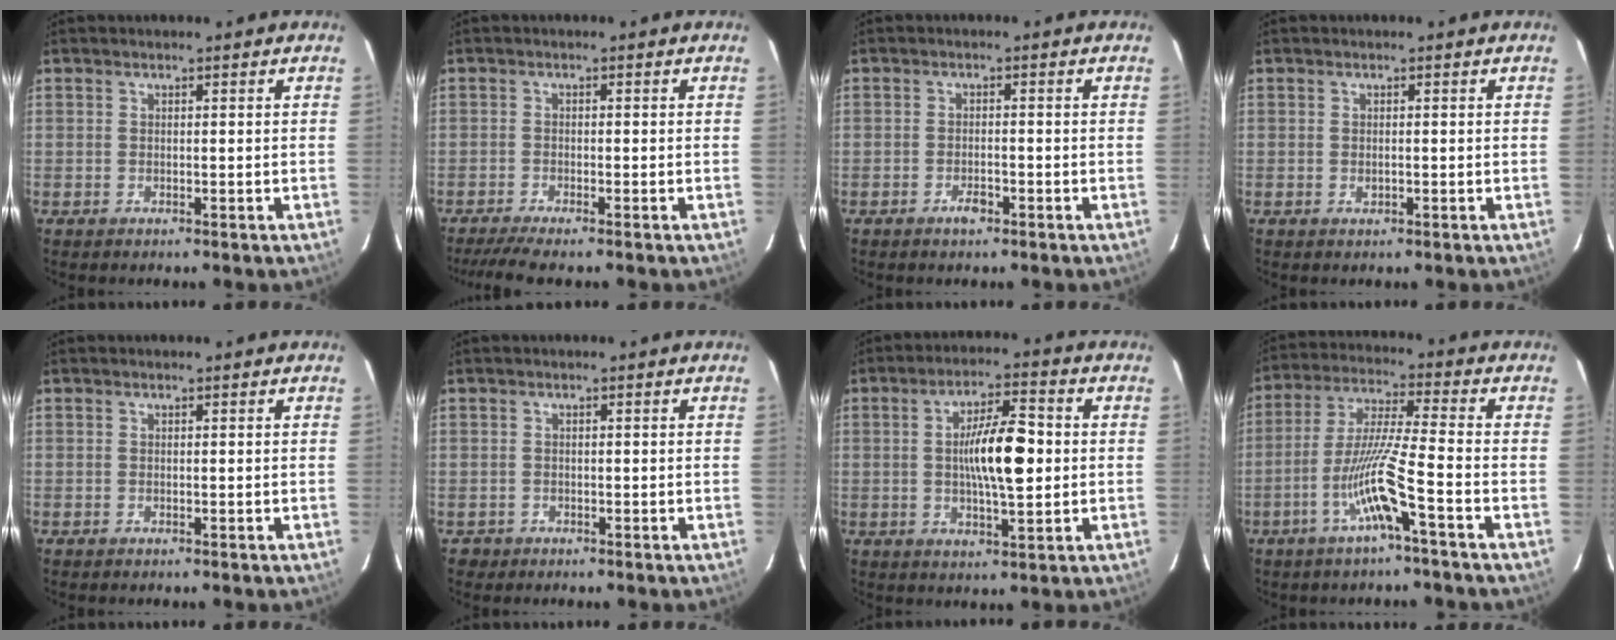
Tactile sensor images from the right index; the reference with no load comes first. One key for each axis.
{"total": 5.2, "fx": -4.3, "fy": 0.1, "fz": 2.9, "tx": -0.048, "ty": -0.014, "tz": -0.073}
{"total": 1.9, "fx": -1.2, "fy": 0.6, "fz": 1.4, "tx": -0.024, "ty": 0.001, "tz": -0.019}
{"total": 0.7, "fx": -0.1, "fy": 0.3, "fz": 0.6, "tx": -0.013, "ty": -0.001, "tz": -0.001}
{"total": 0.0}
{"total": 1.5, "fx": -0.7, "fy": 1.3, "fz": -0.3, "tx": -0.002, "ty": 0.006, "tz": -0.015}
{"total": 10.2, "fx": 0.3, "fy": 2.0, "fz": 10.0, "tx": -0.175, "ty": 0.009, "tz": 0.004}
{"total": 10.4, "fx": -4.5, "fy": -0.9, "fz": 9.3, "tx": -0.185, "ty": 0.000, "tz": -0.088}